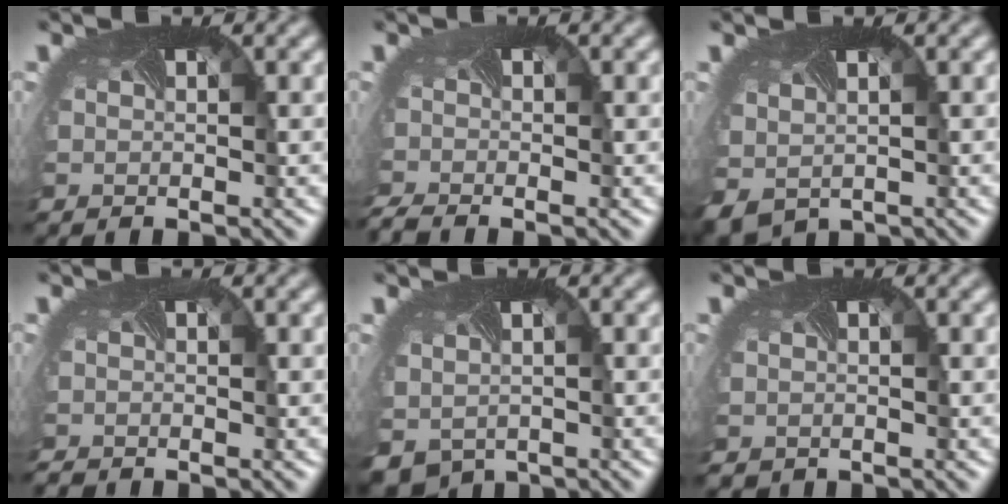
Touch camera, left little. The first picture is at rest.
{"total": 2.3, "force": [-2.1, 0.0, 0.8], "torque": [-0.023, -0.016, -0.045]}
{"total": 3.0, "force": [-0.8, 2.2, 1.8], "torque": [-0.057, -0.019, -0.003]}
{"total": 1.1, "force": [-1.1, -0.1, -0.2], "torque": [-0.006, -0.010, -0.022]}
{"total": 4.4, "force": [-2.0, 3.2, 2.3], "torque": [-0.057, -0.028, -0.021]}
{"total": 0.8, "force": [-0.3, 0.8, 0.2], "torque": [-0.001, -0.005, -0.002]}